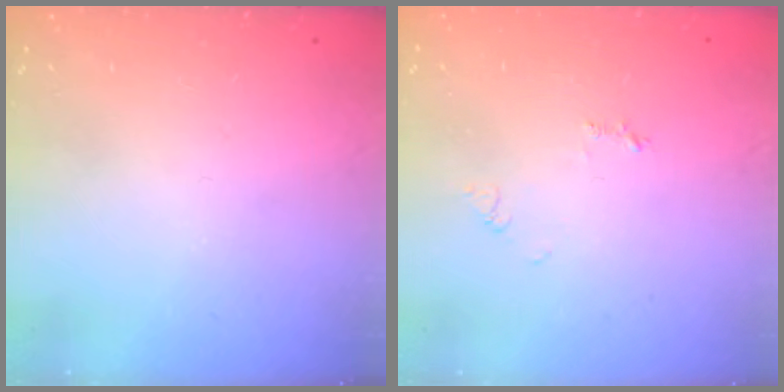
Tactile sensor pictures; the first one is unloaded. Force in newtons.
{"total": 4.1, "press": 4.0, "slide": 0.4}